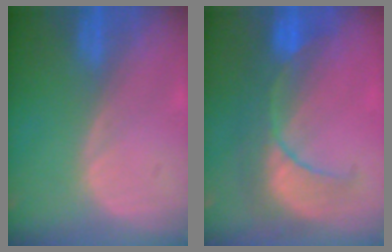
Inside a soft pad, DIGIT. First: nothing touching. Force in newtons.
{"total": 8.1, "press": 8.1, "slide": 0.7}